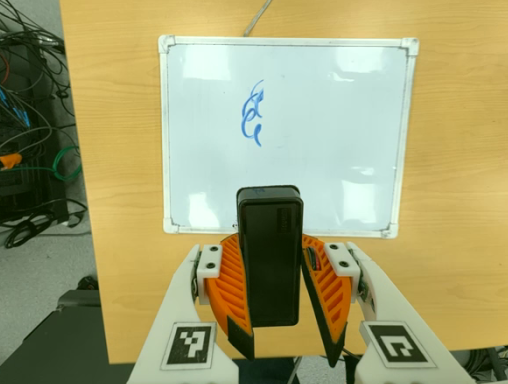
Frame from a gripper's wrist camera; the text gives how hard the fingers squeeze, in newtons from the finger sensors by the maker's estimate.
{"total": 8.6, "left": 9.0, "right": 8.3}